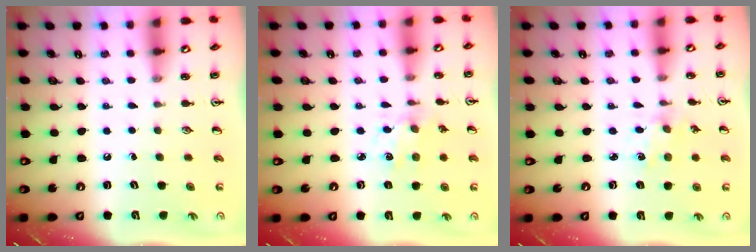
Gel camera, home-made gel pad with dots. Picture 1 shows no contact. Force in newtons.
{"total": 1.9, "press": 1.8, "slide": 0.5}
{"total": 1.0, "press": 1.0, "slide": 0.2}